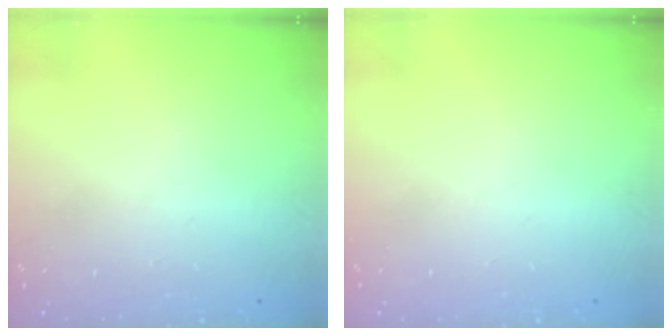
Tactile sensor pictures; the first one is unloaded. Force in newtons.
{"total": 0.0}